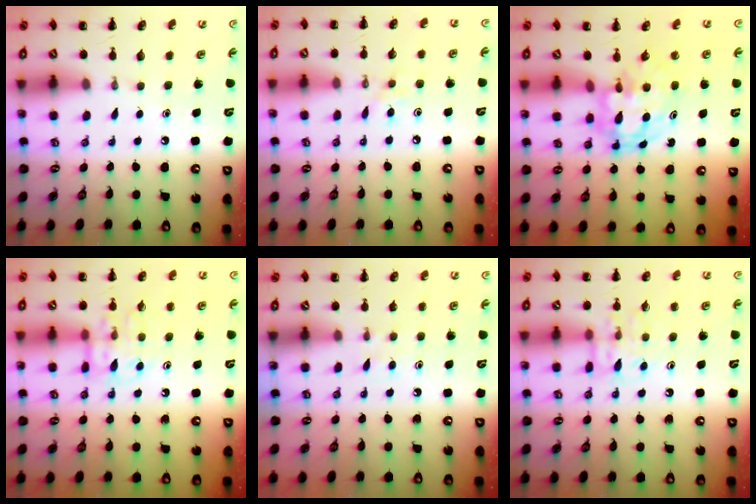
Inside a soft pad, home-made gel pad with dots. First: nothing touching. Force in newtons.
{"total": 5.0, "press": 4.6, "slide": 1.9}
{"total": 5.3, "press": 5.1, "slide": 1.2}
{"total": 11.0, "press": 10.9, "slide": 1.4}
{"total": 3.5, "press": 3.3, "slide": 1.2}
{"total": 9.7, "press": 9.5, "slide": 1.6}